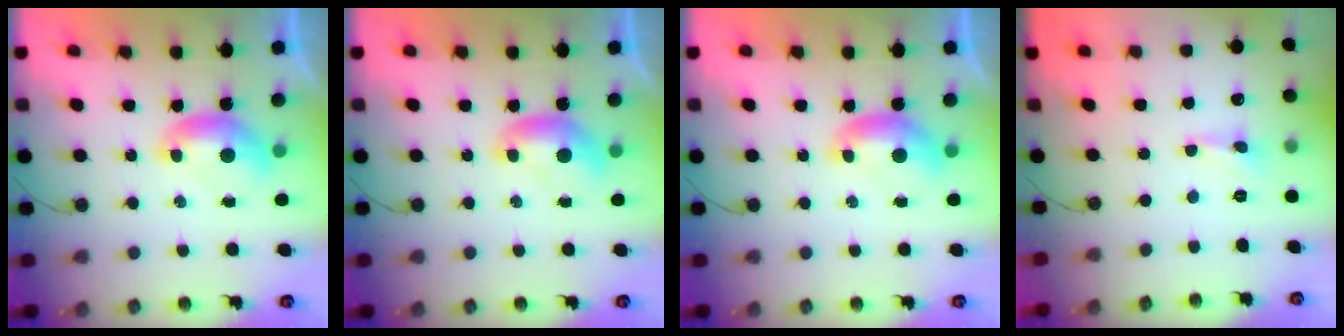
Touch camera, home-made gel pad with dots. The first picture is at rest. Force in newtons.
{"total": 0.0}
{"total": 0.0}
{"total": 0.0}